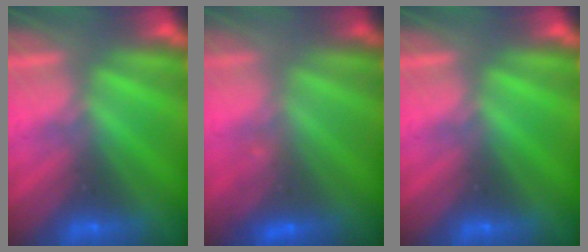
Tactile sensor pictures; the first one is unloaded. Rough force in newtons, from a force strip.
{"total": 2.9}
{"total": 0.0}